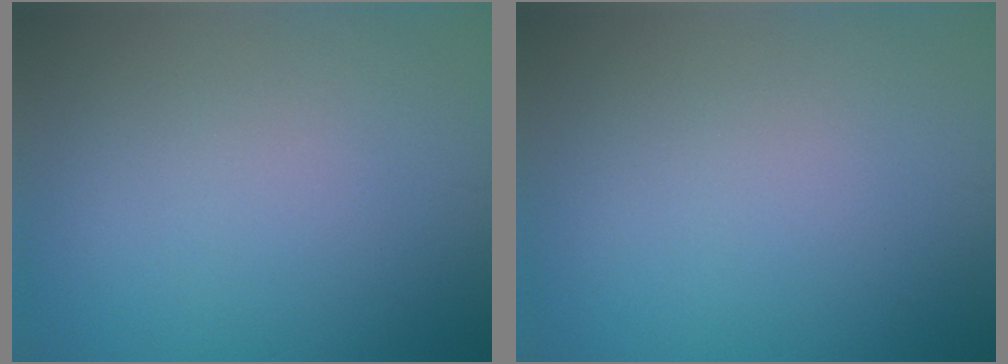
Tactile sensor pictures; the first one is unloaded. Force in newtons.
{"total": 0.0}